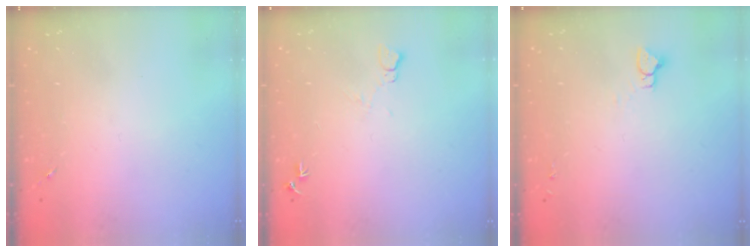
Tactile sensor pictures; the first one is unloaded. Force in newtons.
{"total": 6.6, "press": 6.6, "slide": 0.7}
{"total": 3.2, "press": 3.2, "slide": 0.2}